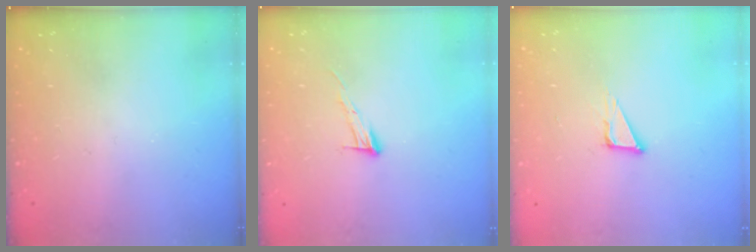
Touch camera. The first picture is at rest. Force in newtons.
{"total": 6.7, "press": 6.7, "slide": 0.4}
{"total": 5.3, "press": 5.3, "slide": 0.3}